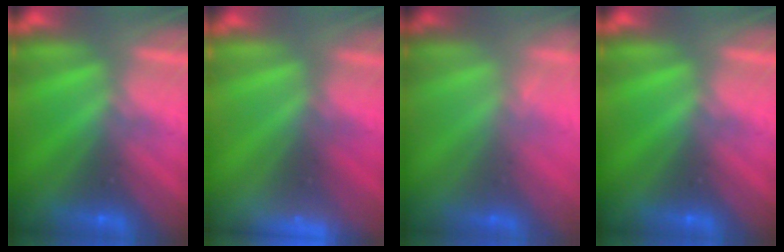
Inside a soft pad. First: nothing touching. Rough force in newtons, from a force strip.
{"total": 3.2}
{"total": 1.6}
{"total": 0.0}